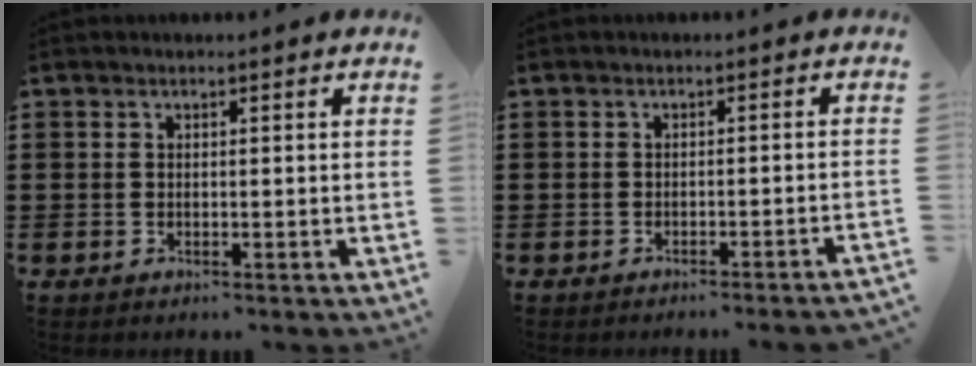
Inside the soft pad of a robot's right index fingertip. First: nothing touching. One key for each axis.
{"total": 1.5, "fx": -1.3, "fy": -0.4, "fz": 0.6, "tx": -0.011, "ty": -0.001, "tz": -0.025}